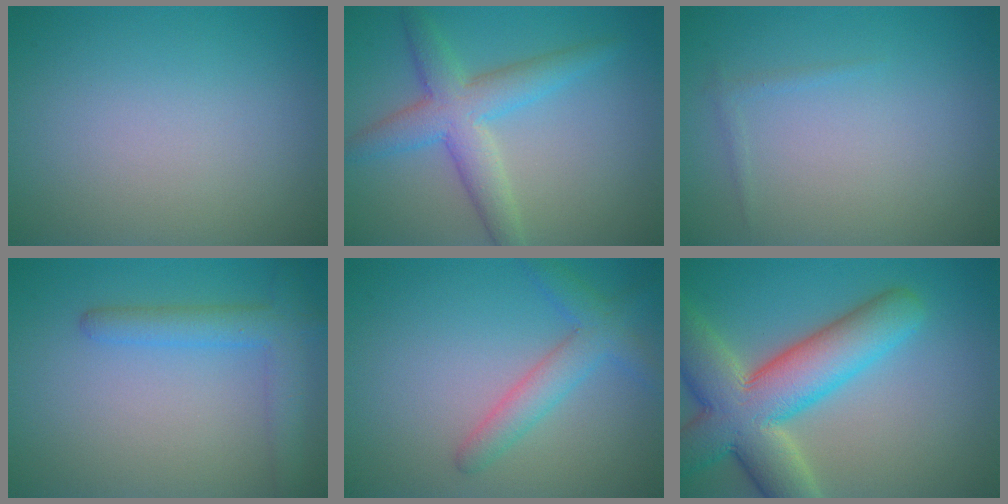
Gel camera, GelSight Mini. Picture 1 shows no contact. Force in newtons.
{"total": 4.9, "press": 4.9, "slide": 0.1}
{"total": 0.6, "press": 0.6, "slide": 0.1}
{"total": 3.5, "press": 3.5, "slide": 0.2}
{"total": 2.2, "press": 2.2, "slide": 0.2}
{"total": 10.7, "press": 10.7, "slide": 0.8}